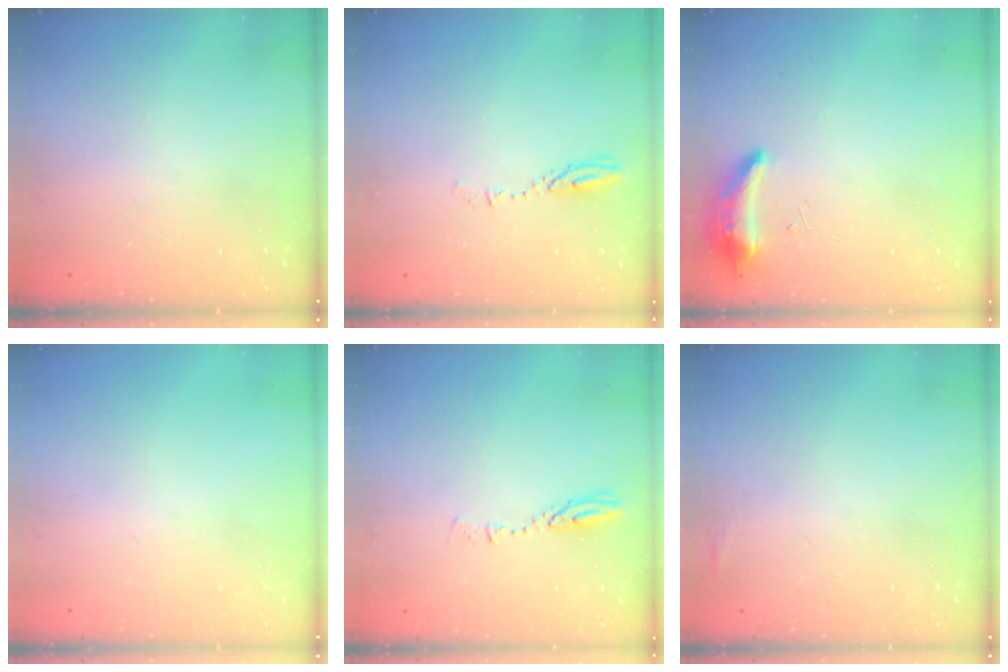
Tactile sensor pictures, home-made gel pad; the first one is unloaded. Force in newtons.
{"total": 3.5, "press": 3.4, "slide": 0.3}
{"total": 8.5, "press": 8.4, "slide": 1.6}
{"total": 0.0}
{"total": 3.8, "press": 3.8, "slide": 0.4}
{"total": 9.7, "press": 4.2, "slide": 8.8}